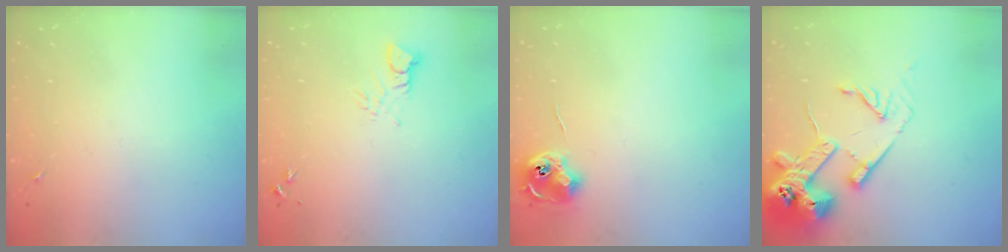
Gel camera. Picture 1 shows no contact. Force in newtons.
{"total": 3.5, "press": 3.5, "slide": 0.2}
{"total": 8.8, "press": 8.8, "slide": 0.1}
{"total": 16.6, "press": 16.5, "slide": 2.0}